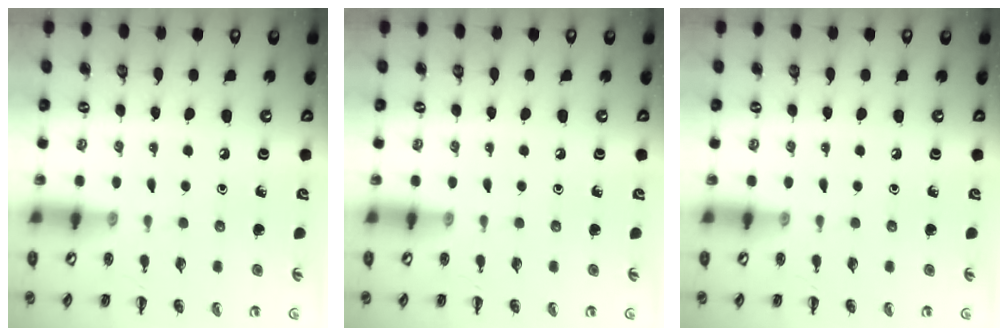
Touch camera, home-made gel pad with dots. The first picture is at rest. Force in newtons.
{"total": 0.0}
{"total": 0.0}